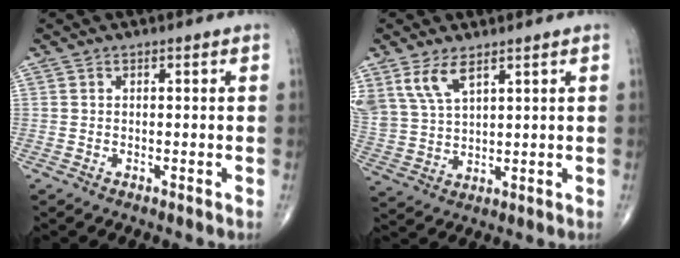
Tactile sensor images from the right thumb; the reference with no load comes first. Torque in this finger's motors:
{"motor_torque": [-0.43, 0.73, 0.94, 0.85, 0.07]}